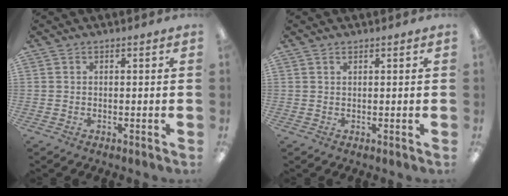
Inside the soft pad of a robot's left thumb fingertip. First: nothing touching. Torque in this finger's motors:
{"motor_torque": [-0.08, -0.09, -0.37, 0.20, 0.06]}